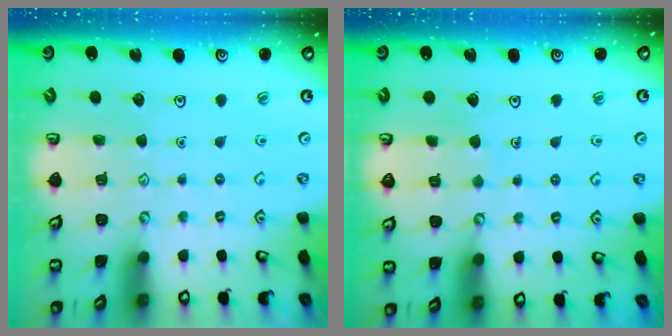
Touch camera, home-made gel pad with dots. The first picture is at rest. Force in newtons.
{"total": 1.8, "press": 1.8, "slide": 0.0}